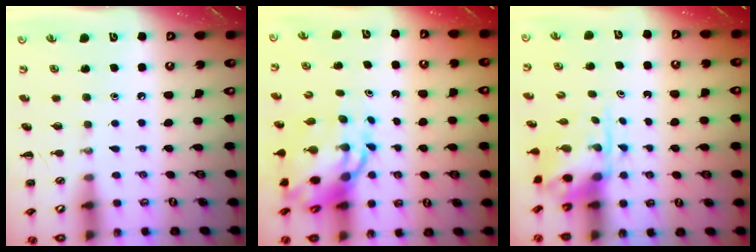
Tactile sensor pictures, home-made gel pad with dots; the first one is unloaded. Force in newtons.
{"total": 10.7, "press": 10.3, "slide": 2.9}
{"total": 4.3, "press": 4.3, "slide": 0.5}